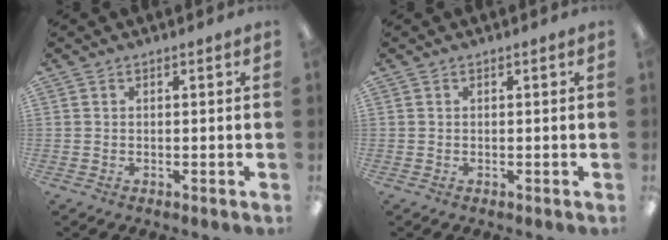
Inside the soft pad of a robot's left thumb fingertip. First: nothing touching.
{"total": 0.0}